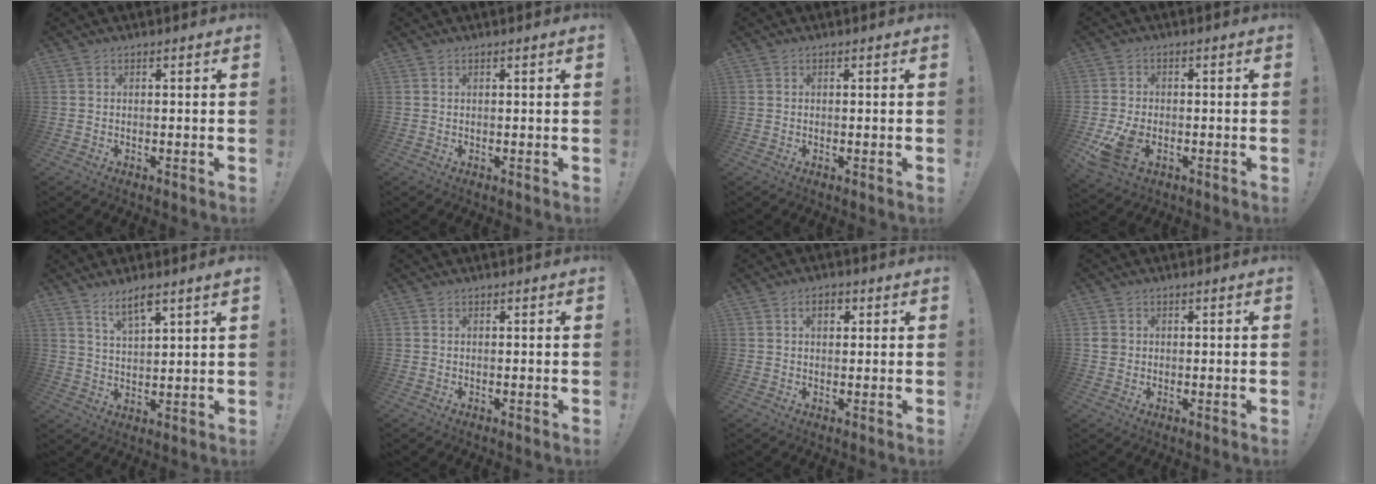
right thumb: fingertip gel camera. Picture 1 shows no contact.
{"total": 0.6, "force": [0.3, -0.3, 0.5], "torque": [-0.009, 0.001, 0.003]}
{"total": 0.0}
{"total": 8.8, "force": [-3.7, 5.5, 5.9], "torque": [-0.122, 0.006, -0.059]}
{"total": 6.3, "force": [4.9, 0.9, 3.9], "torque": [-0.069, -0.026, 0.083]}
{"total": 0.0}
{"total": 3.3, "force": [1.0, 2.1, 2.4], "torque": [-0.035, 0.004, 0.013]}
{"total": 2.5, "force": [0.1, 2.4, 0.7], "torque": [-0.012, 0.006, 0.004]}